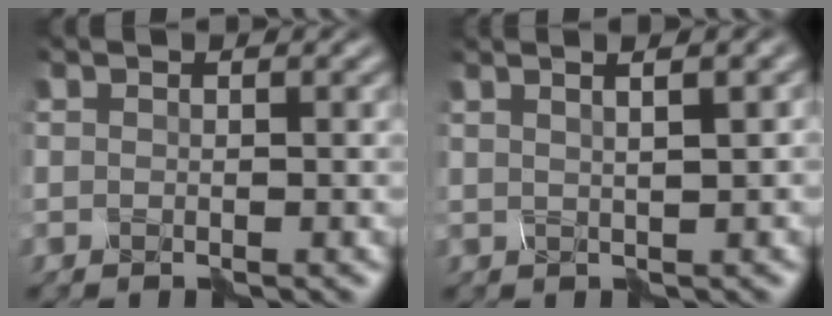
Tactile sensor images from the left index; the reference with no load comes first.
{"total": 5.5, "force": [2.7, 2.2, 4.2], "torque": [-0.030, 0.039, 0.010]}